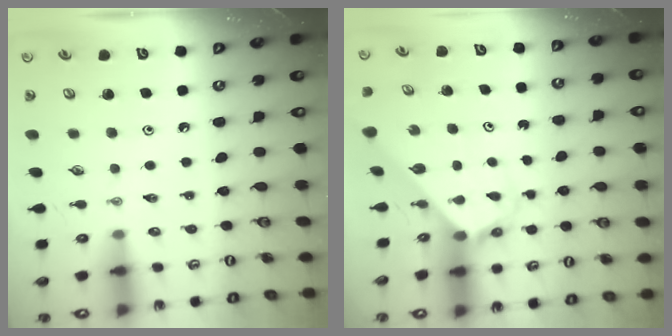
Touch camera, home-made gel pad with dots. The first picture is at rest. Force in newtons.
{"total": 2.7, "press": 2.7, "slide": 0.2}